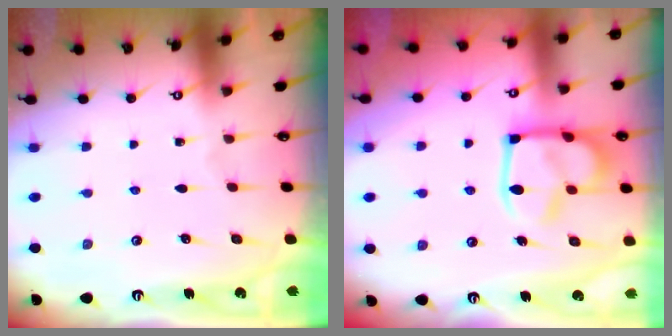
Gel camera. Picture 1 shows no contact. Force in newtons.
{"total": 10.6, "press": 10.5, "slide": 1.6}